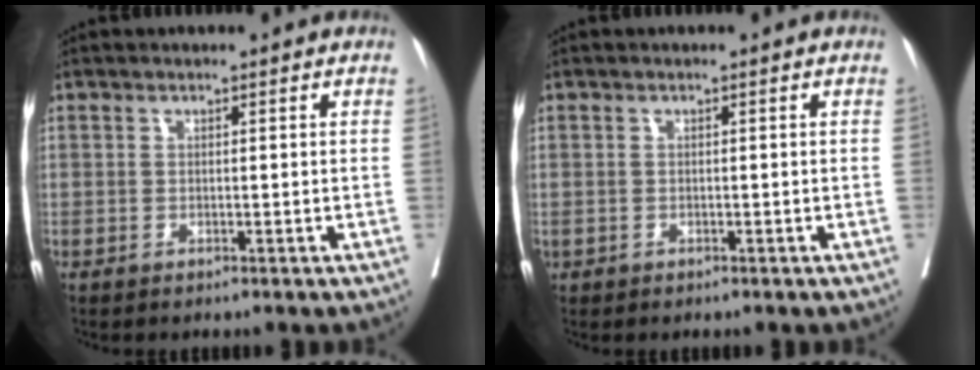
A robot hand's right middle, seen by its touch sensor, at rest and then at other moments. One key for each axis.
{"total": 0.5, "fx": 0.5, "fy": 0.1, "fz": 0.0, "tx": -0.001, "ty": 0.006, "tz": 0.011}